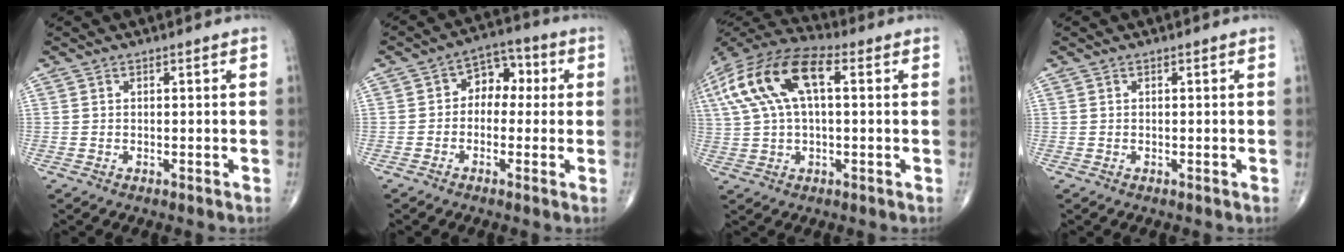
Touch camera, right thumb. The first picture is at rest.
{"total": 7.0, "force": [0.4, 5.2, 4.6], "torque": [-0.026, 0.027, -0.008]}
{"total": 16.9, "force": [4.2, 7.9, 14.3], "torque": [-0.293, 0.038, 0.068]}
{"total": 0.0}